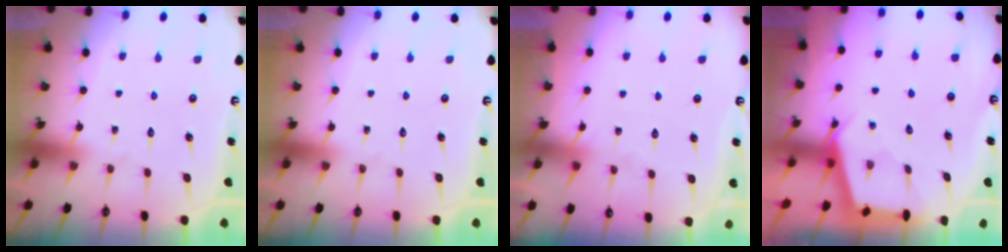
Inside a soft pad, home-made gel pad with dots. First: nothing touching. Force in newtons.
{"total": 0.0}
{"total": 2.6, "press": 2.6, "slide": 0.4}
{"total": 2.5, "press": 2.5, "slide": 0.4}